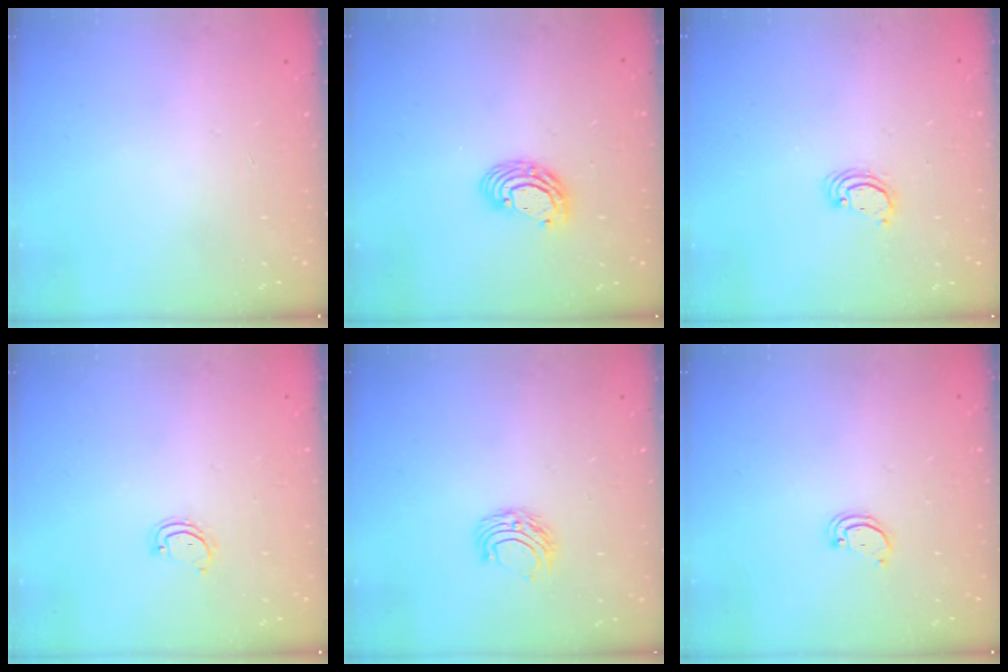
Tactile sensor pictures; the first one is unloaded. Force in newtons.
{"total": 7.8, "press": 7.7, "slide": 1.2}
{"total": 2.7, "press": 2.7, "slide": 0.1}
{"total": 2.8, "press": 2.8, "slide": 0.3}
{"total": 6.2, "press": 6.2, "slide": 0.5}
{"total": 1.8, "press": 1.8, "slide": 0.2}